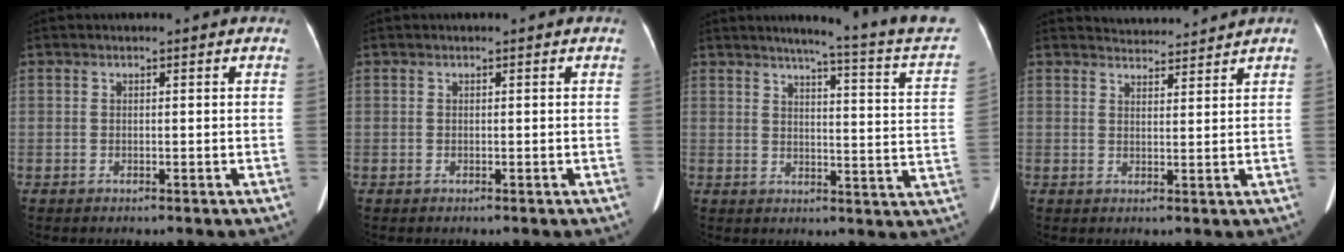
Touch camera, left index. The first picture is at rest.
{"total": 0.0}
{"total": 18.7, "force": [16.5, -1.2, 8.6], "torque": [-0.116, -0.072, 0.180]}
{"total": 4.2, "force": [4.1, -0.2, -0.3], "torque": [-0.007, 0.009, 0.064]}